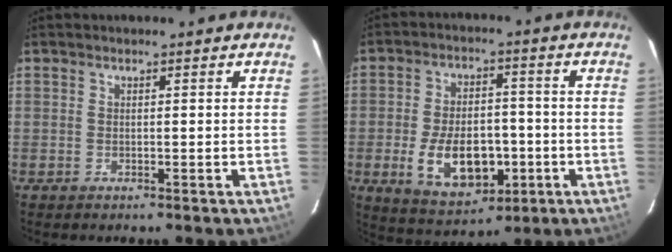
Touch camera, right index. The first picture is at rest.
{"total": 13.7, "force": [-3.8, 8.0, 10.4], "torque": [-0.207, -0.001, -0.043]}